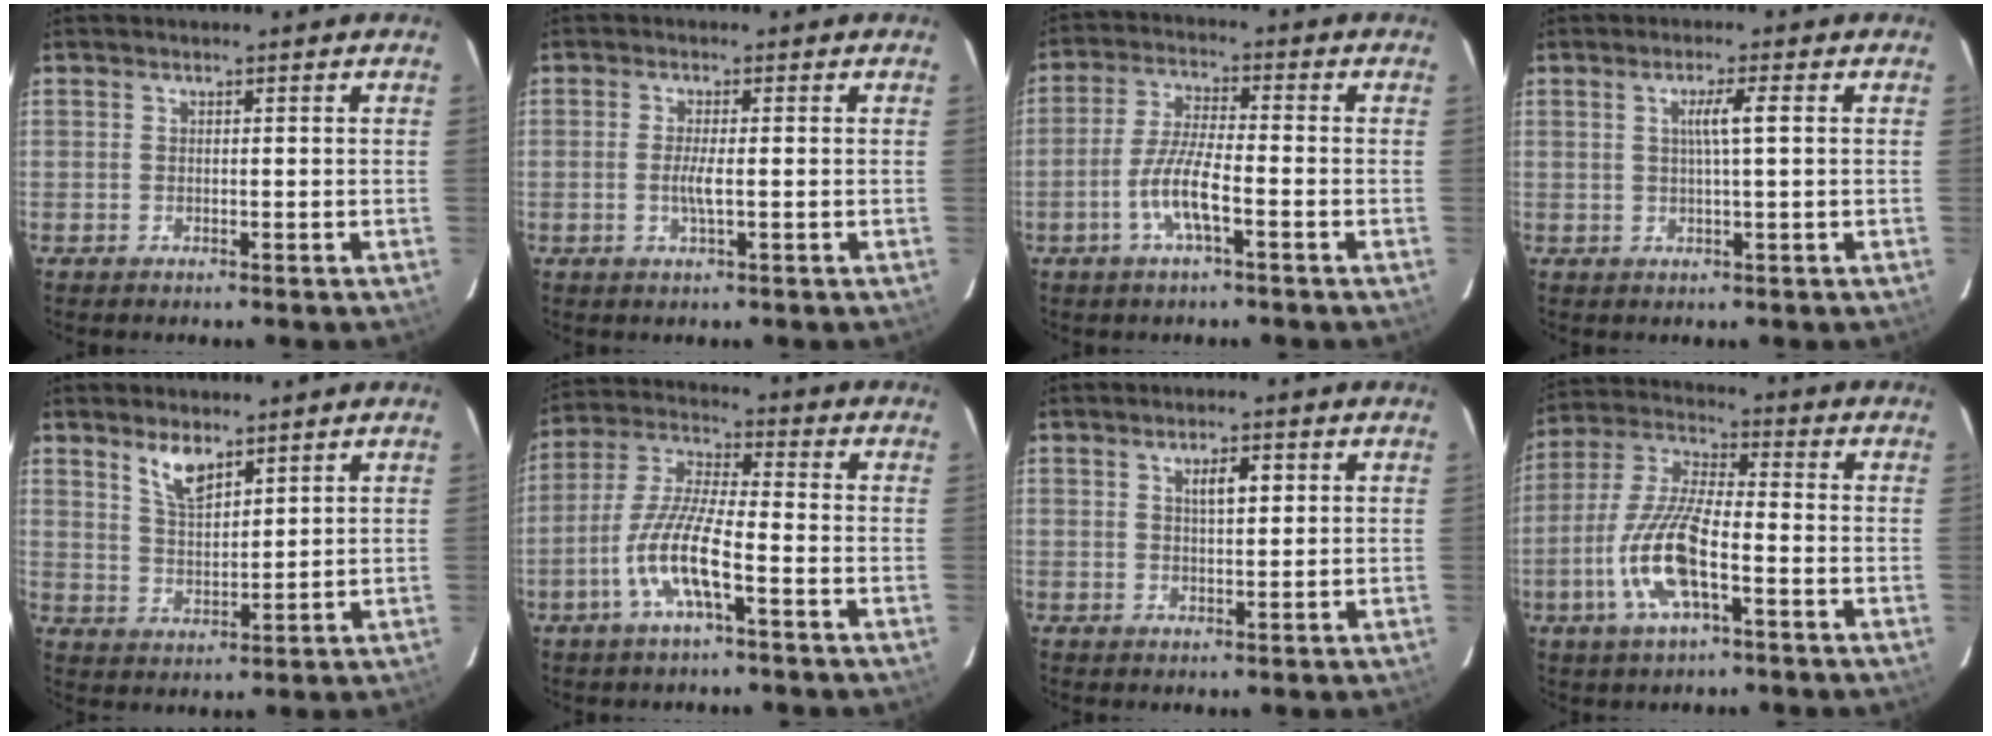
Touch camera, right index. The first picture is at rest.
{"total": 1.3, "force": [-0.4, -0.1, 1.2], "torque": [-0.023, 0.000, -0.009]}
{"total": 7.4, "force": [-3.2, 1.1, 6.5], "torque": [-0.136, -0.002, -0.062]}
{"total": 3.4, "force": [0.6, -0.3, 3.3], "torque": [-0.060, 0.002, 0.010]}
{"total": 6.0, "force": [4.2, 2.2, 3.7], "torque": [-0.066, 0.001, 0.084]}
{"total": 10.8, "force": [-4.6, 1.7, 9.6], "torque": [-0.206, -0.004, -0.090]}
{"total": 3.6, "force": [1.3, 1.2, 3.1], "torque": [-0.050, 0.006, 0.023]}
{"total": 13.3, "force": [-4.9, 3.8, 11.8], "torque": [-0.254, -0.005, -0.098]}